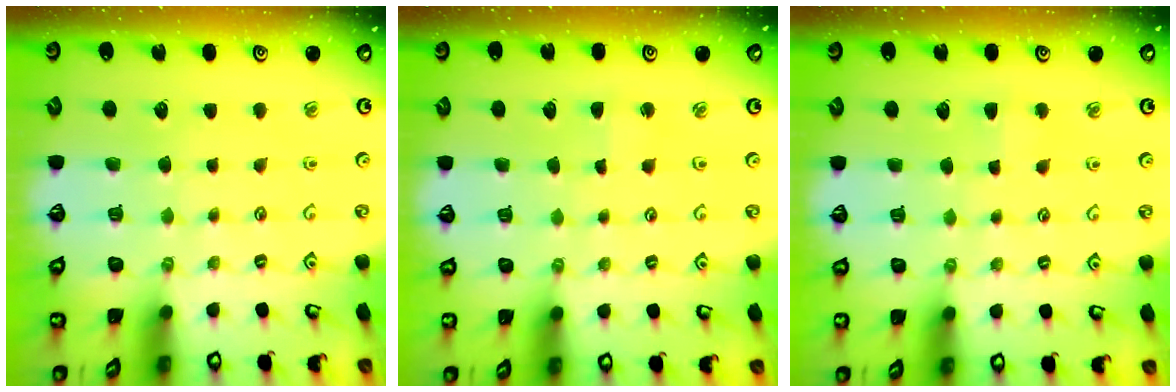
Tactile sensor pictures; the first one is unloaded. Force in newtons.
{"total": 1.6, "press": 1.5, "slide": 0.2}
{"total": 2.7, "press": 2.7, "slide": 0.4}